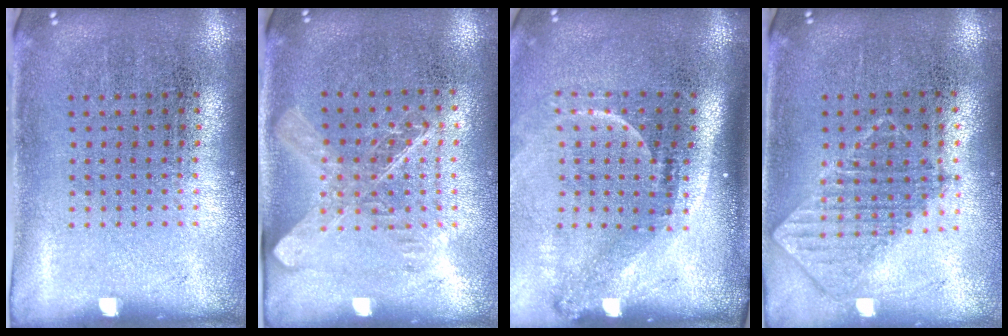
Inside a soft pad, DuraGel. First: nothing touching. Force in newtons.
{"total": 1.5, "press": 1.3, "slide": 0.8}
{"total": 2.3, "press": 1.5, "slide": 1.7}
{"total": 0.8, "press": 0.8, "slide": 0.1}